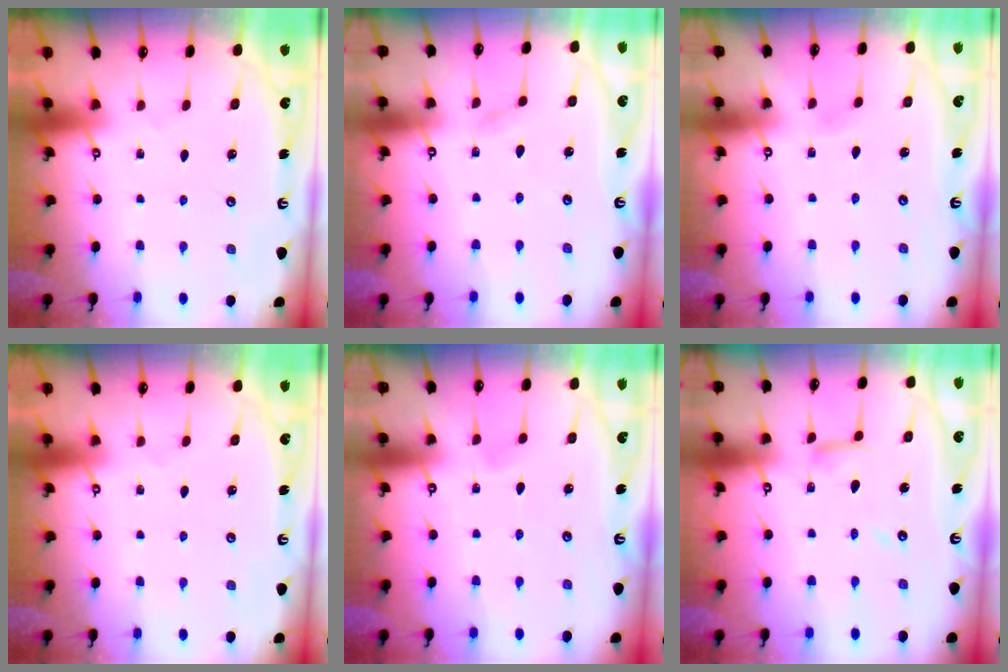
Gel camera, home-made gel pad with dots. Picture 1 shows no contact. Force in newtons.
{"total": 2.5, "press": 2.5, "slide": 0.3}
{"total": 2.1, "press": 2.1, "slide": 0.3}
{"total": 0.0}
{"total": 2.9, "press": 2.9, "slide": 0.3}
{"total": 7.7, "press": 7.7, "slide": 0.6}